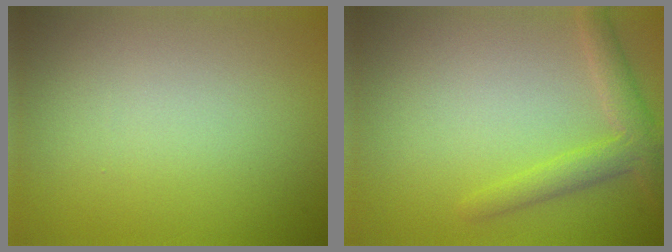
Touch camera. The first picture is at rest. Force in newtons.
{"total": 2.9, "press": 2.9, "slide": 0.2}